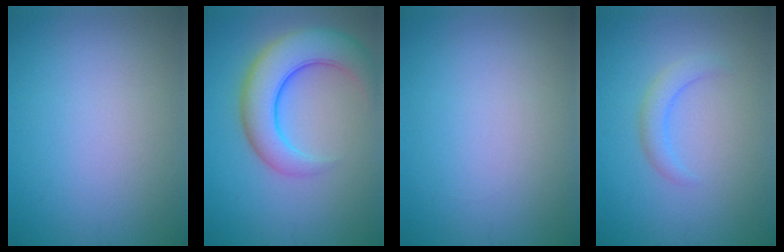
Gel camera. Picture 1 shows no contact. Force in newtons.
{"total": 7.3, "press": 7.3, "slide": 0.4}
{"total": 0.0}
{"total": 1.9, "press": 1.9, "slide": 0.3}